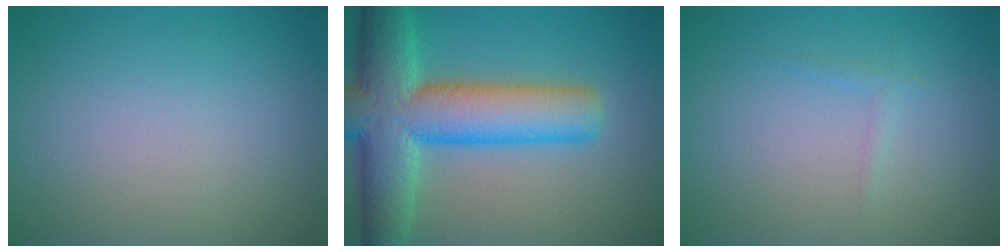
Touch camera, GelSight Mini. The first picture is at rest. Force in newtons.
{"total": 11.6, "press": 11.6, "slide": 0.6}
{"total": 0.8, "press": 0.8, "slide": 0.1}